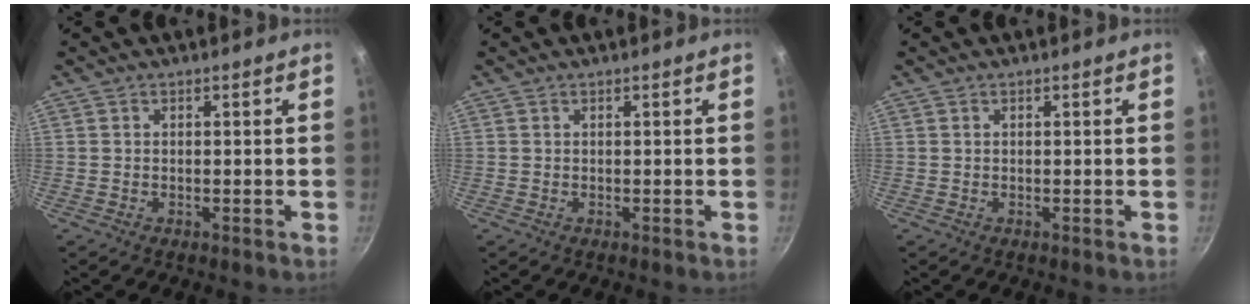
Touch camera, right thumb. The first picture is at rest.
{"total": 0.0}
{"total": 0.0}